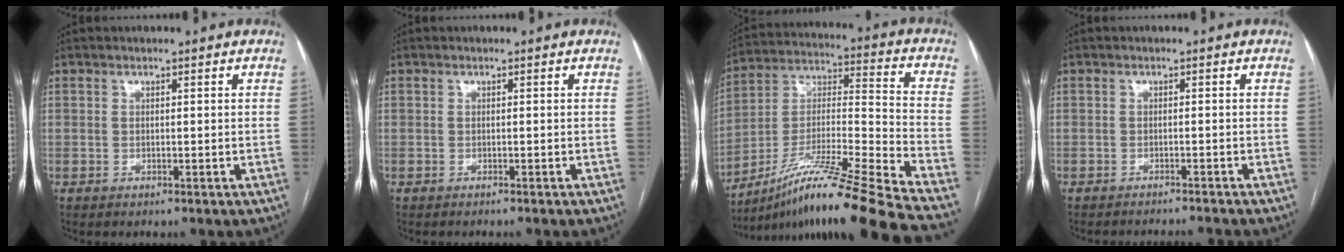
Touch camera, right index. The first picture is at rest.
{"total": 1.2, "force": [-1.1, -0.1, 0.4], "torque": [-0.006, 0.001, -0.014]}
{"total": 24.8, "force": [-19.8, -2.2, 14.7], "torque": [-0.227, -0.010, -0.348]}
{"total": 4.4, "force": [-4.3, -0.9, 0.3], "torque": [0.000, 0.002, -0.058]}